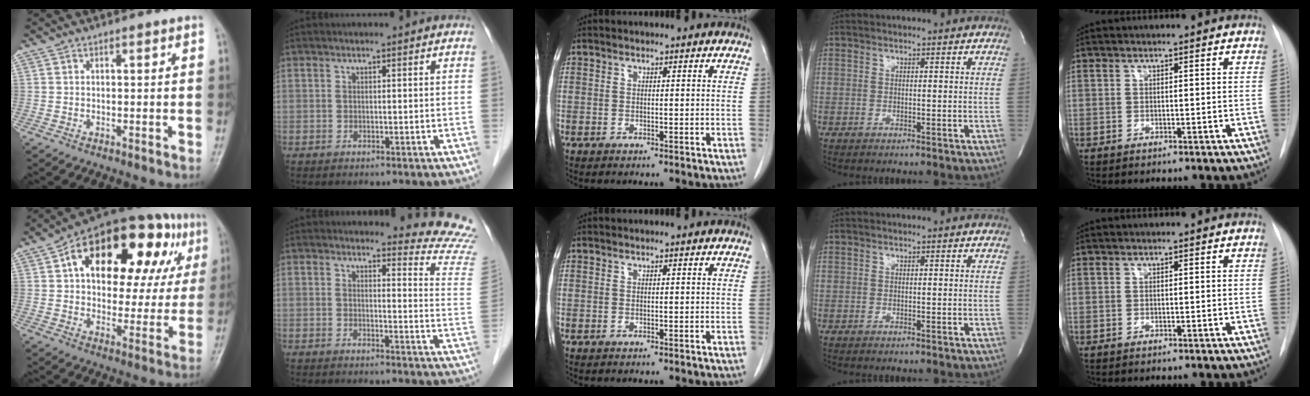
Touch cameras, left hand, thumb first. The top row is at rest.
{"thumb": {"total": 26.9, "force": [10.0, 14.3, 20.5], "torque": [-0.254, 0.034, 0.148]}, "index": {"total": 11.1, "force": [11.1, -0.7, 0.2], "torque": [0.010, -0.130, 0.092]}}